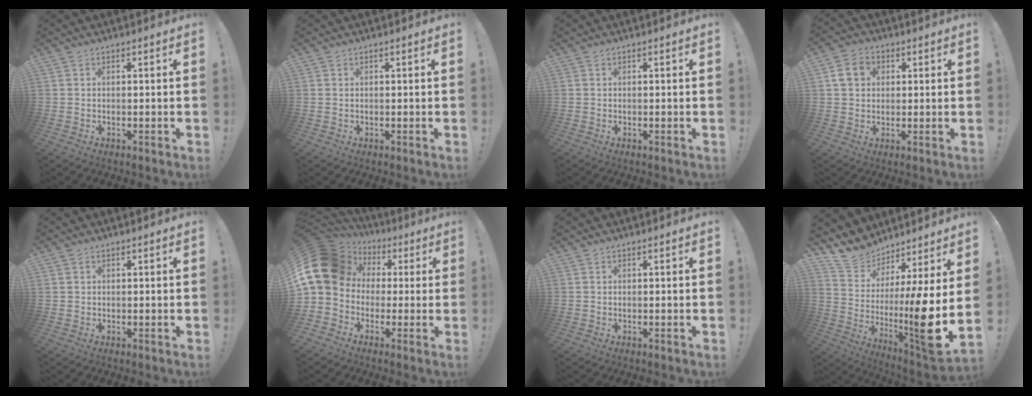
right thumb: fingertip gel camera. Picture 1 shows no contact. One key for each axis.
{"total": 0.0}
{"total": 0.0}
{"total": 7.5, "fx": 2.3, "fy": 6.2, "fz": 3.6, "tx": -0.061, "ty": 0.009, "tz": 0.048}
{"total": 0.5, "fx": 0.2, "fy": 0.5, "fz": 0.1, "tx": -0.008, "ty": 0.004, "tz": 0.005}
{"total": 17.6, "fx": 3.5, "fy": 13.9, "fz": 10.2, "tx": -0.193, "ty": -0.006, "tz": 0.076}
{"total": 0.0}
{"total": 11.2, "fx": 2.4, "fy": 1.7, "fz": 10.8, "tx": -0.187, "ty": -0.071, "tz": 0.044}